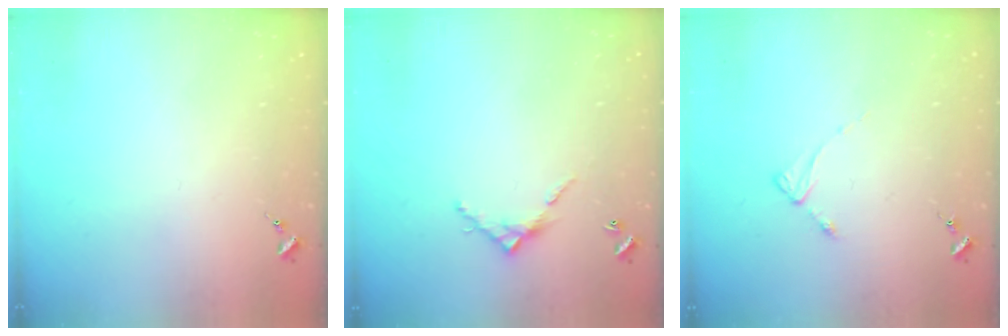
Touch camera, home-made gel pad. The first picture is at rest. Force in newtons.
{"total": 6.3, "press": 6.3, "slide": 0.5}
{"total": 2.4, "press": 2.4, "slide": 0.3}